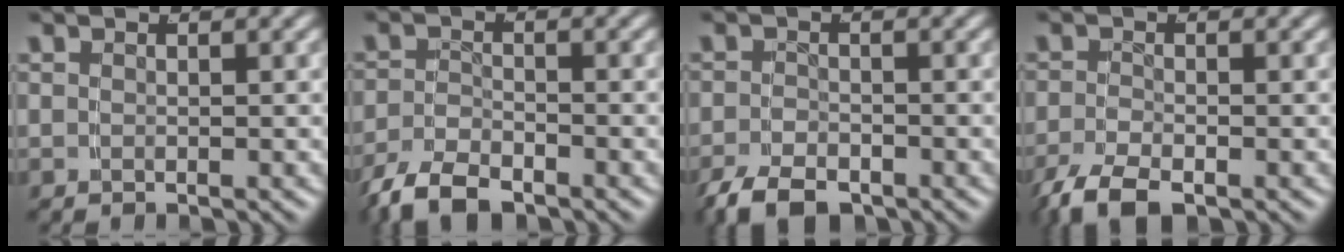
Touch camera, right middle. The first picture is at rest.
{"total": 4.6, "force": [-3.7, 1.8, 2.2], "torque": [-0.046, -0.014, -0.056]}
{"total": 4.2, "force": [-3.3, 1.7, 1.9], "torque": [-0.041, -0.021, -0.048]}
{"total": 4.1, "force": [-3.0, 1.6, 2.4], "torque": [-0.062, -0.026, -0.036]}